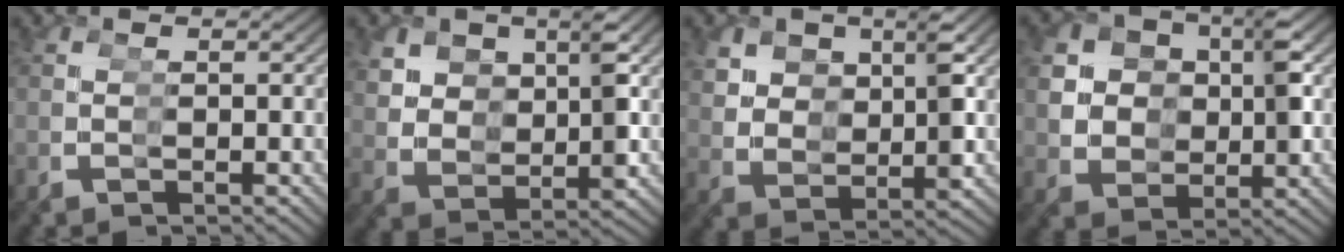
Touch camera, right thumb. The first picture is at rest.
{"total": 3.2, "force": [2.6, 1.5, 1.2], "torque": [-0.043, -0.003, 0.053]}
{"total": 2.9, "force": [2.5, 1.1, 0.9], "torque": [-0.034, 0.000, 0.050]}
{"total": 4.7, "force": [1.3, 4.1, 2.0], "torque": [-0.051, -0.011, 0.035]}